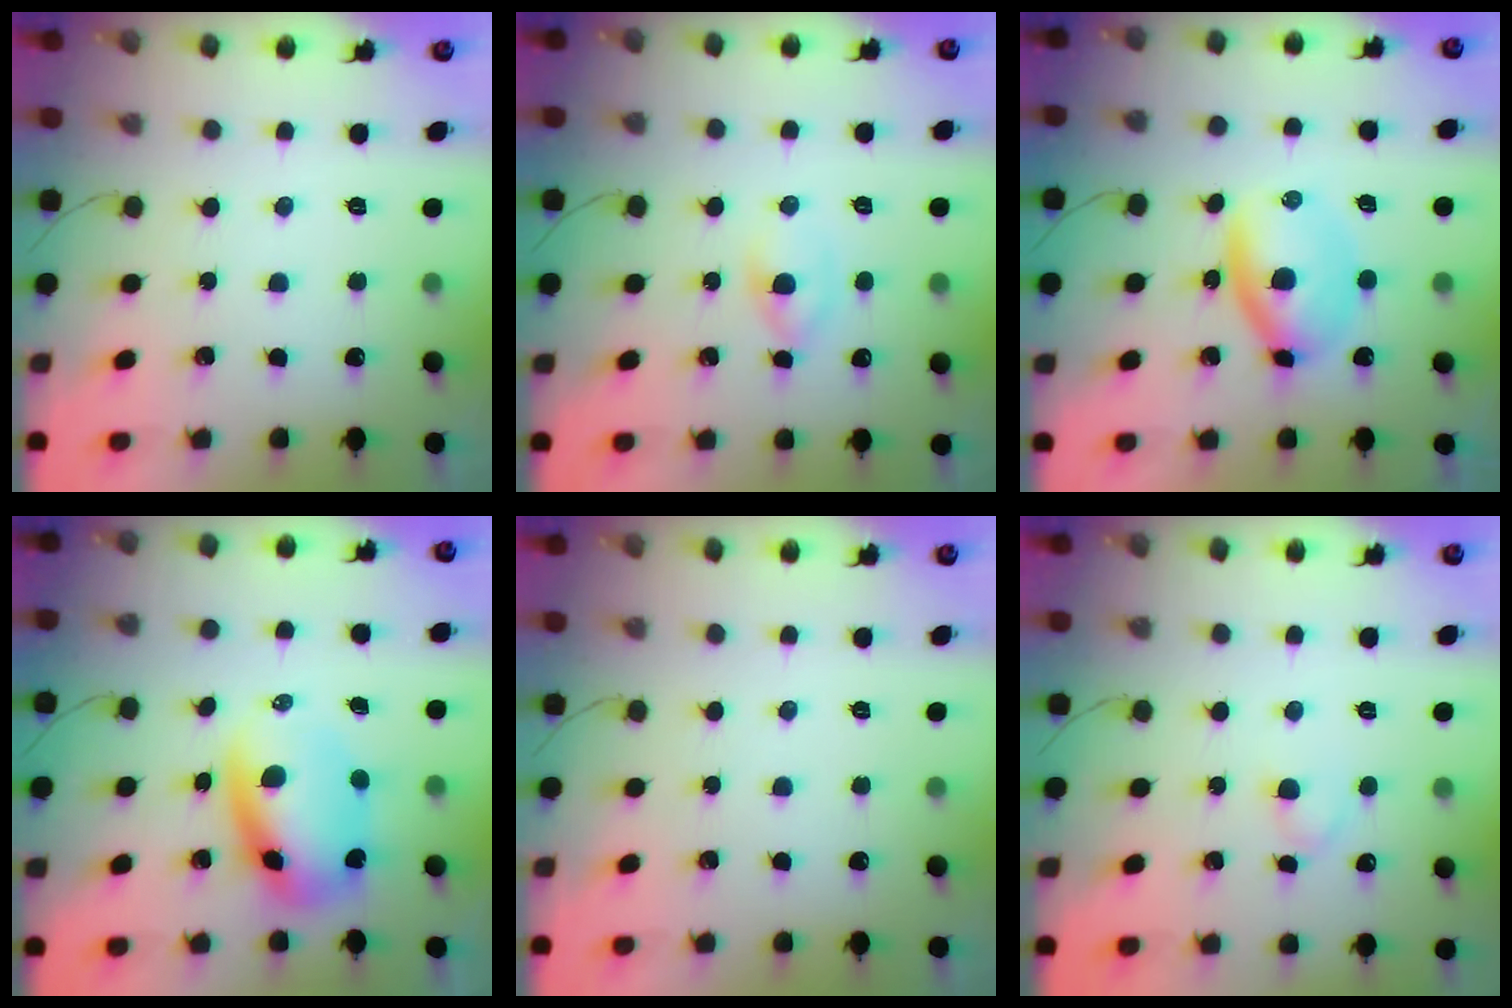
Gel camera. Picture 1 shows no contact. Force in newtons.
{"total": 1.8, "press": 1.5, "slide": 1.0}
{"total": 5.9, "press": 5.8, "slide": 0.9}
{"total": 9.9, "press": 9.6, "slide": 2.7}
{"total": 0.0}
{"total": 2.7, "press": 2.5, "slide": 1.1}